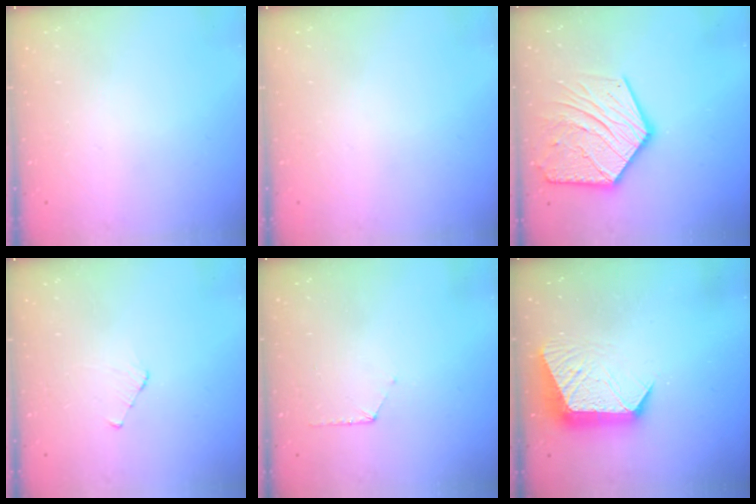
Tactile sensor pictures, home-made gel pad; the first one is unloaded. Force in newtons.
{"total": 0.0}
{"total": 20.9, "press": 20.9, "slide": 1.8}
{"total": 3.8, "press": 3.8, "slide": 0.3}
{"total": 5.9, "press": 5.9, "slide": 0.6}
{"total": 11.8, "press": 11.7, "slide": 1.1}